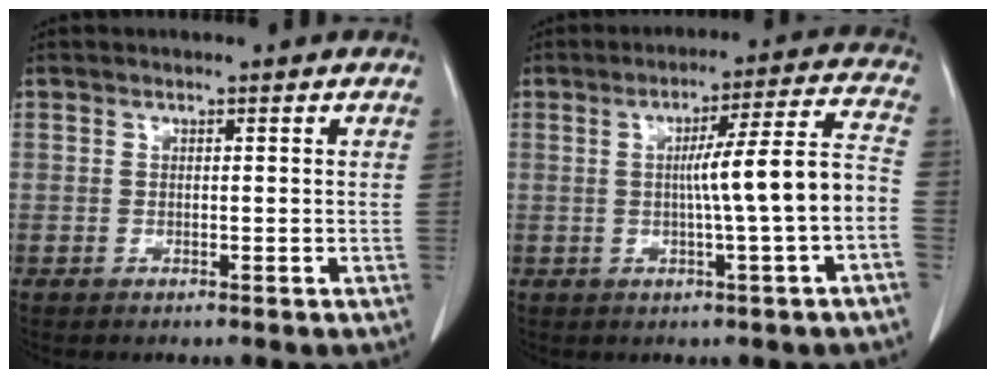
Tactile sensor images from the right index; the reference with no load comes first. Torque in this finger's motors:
{"motor_torque": [1.30, -0.47, 0.65, 0.15]}